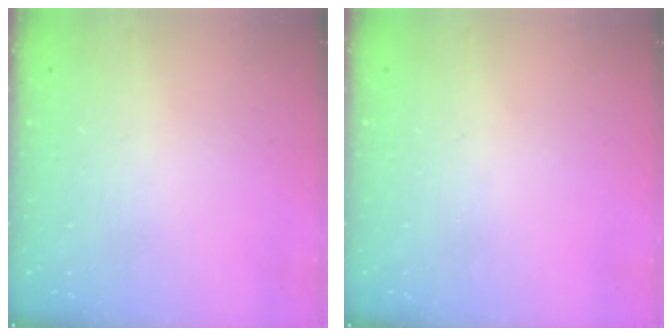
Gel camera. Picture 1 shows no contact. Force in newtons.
{"total": 0.0}